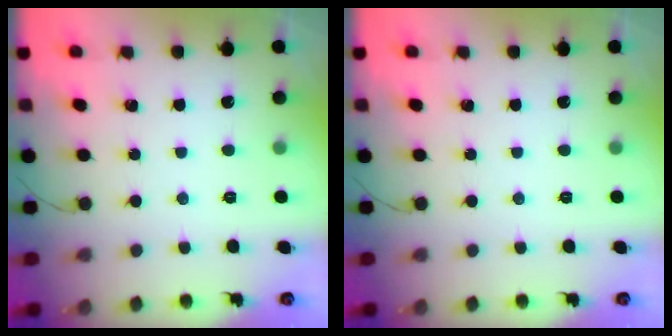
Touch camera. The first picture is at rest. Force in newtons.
{"total": 0.0}